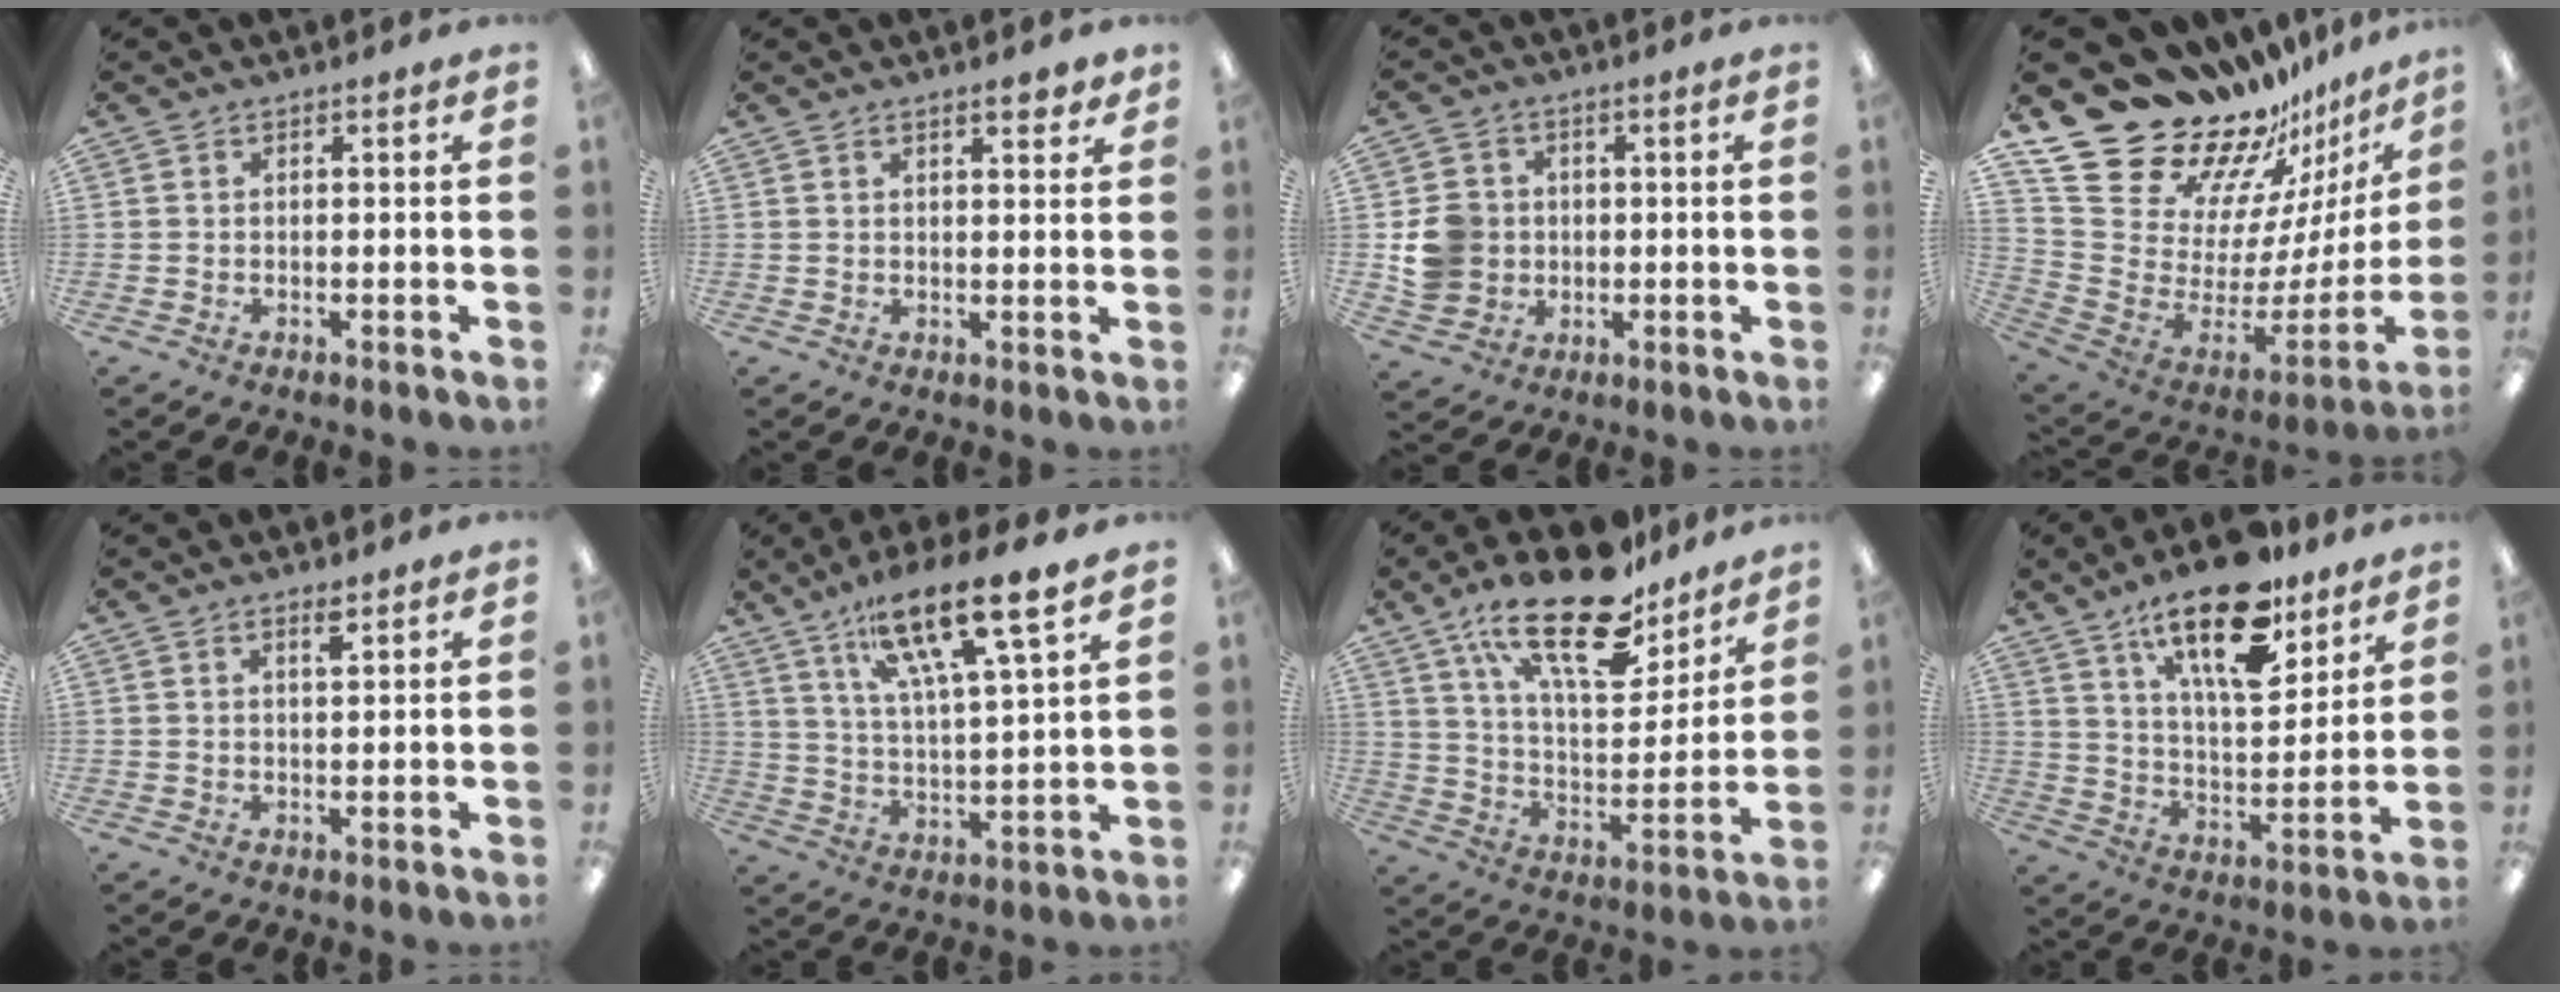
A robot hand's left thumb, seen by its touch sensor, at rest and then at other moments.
{"total": 3.6, "force": [2.7, 1.0, 2.2], "torque": [-0.025, -0.014, 0.042]}
{"total": 8.2, "force": [0.5, 7.7, 2.6], "torque": [-0.054, 0.010, 0.014]}
{"total": 24.6, "force": [19.8, 10.6, 10.1], "torque": [-0.165, -0.179, 0.388]}
{"total": 2.2, "force": [1.7, 0.3, 1.3], "torque": [-0.022, -0.005, 0.029]}
{"total": 15.6, "force": [11.6, 2.6, 10.2], "torque": [-0.177, -0.063, 0.187]}
{"total": 23.5, "force": [15.7, 9.4, 14.7], "torque": [-0.239, -0.090, 0.270]}
{"total": 19.6, "force": [13.3, 7.5, 12.2], "torque": [-0.201, -0.073, 0.222]}